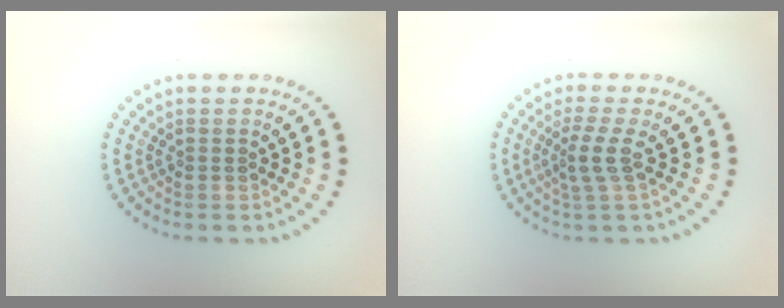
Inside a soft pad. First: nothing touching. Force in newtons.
{"total": 2.2, "press": 1.6, "slide": 1.6}